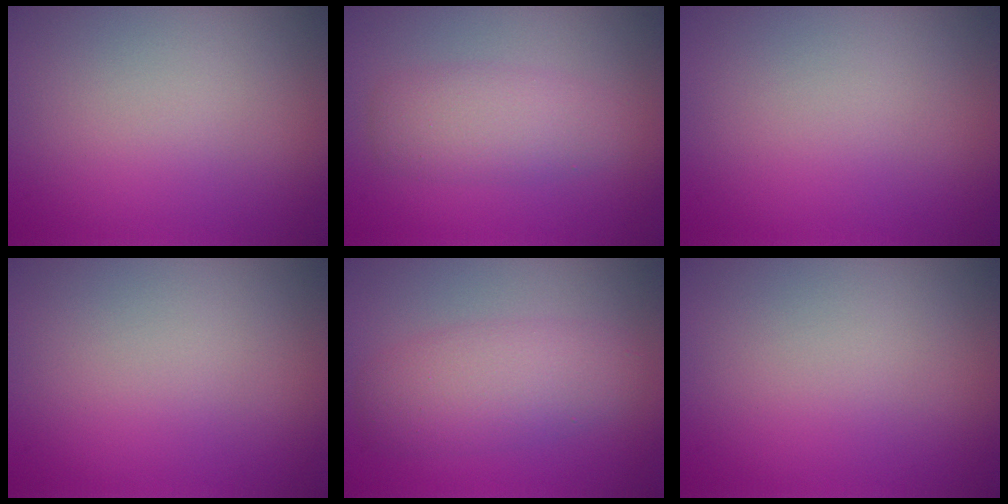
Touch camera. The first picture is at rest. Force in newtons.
{"total": 2.3, "press": 2.3, "slide": 0.2}
{"total": 0.0}
{"total": 0.0}
{"total": 4.5, "press": 4.5, "slide": 0.1}
{"total": 0.0}